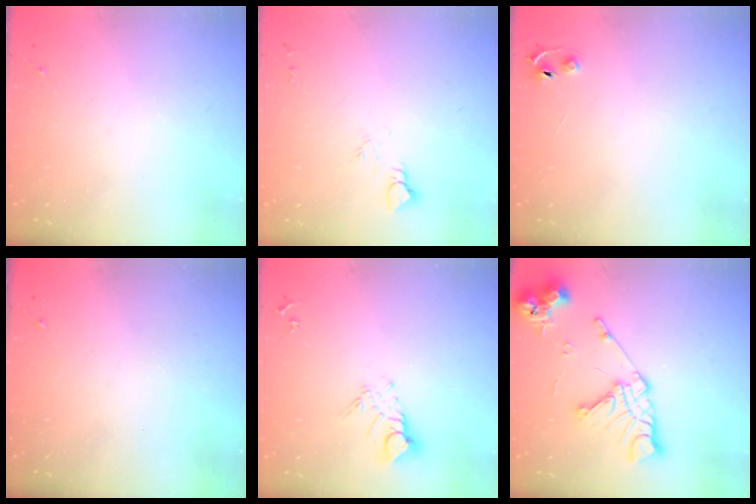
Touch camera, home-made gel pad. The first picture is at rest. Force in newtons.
{"total": 3.7, "press": 3.7, "slide": 0.4}
{"total": 4.0, "press": 3.9, "slide": 0.4}
{"total": 0.0}
{"total": 7.9, "press": 7.8, "slide": 0.8}
{"total": 15.5, "press": 15.4, "slide": 1.9}